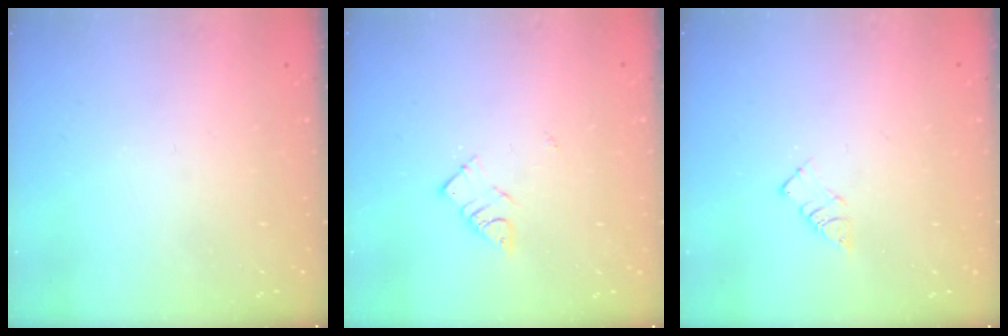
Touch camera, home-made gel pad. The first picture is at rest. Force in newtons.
{"total": 5.2, "press": 5.2, "slide": 0.1}
{"total": 3.3, "press": 3.3, "slide": 0.2}